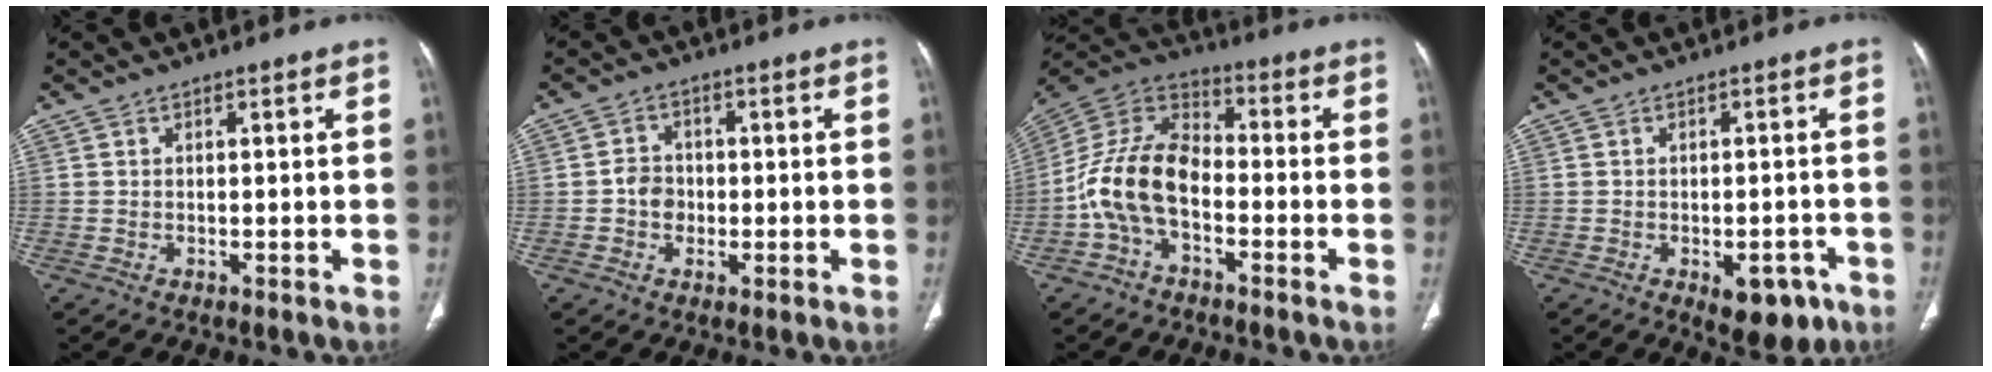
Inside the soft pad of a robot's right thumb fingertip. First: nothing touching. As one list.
[{"total": 4.0, "force": [-0.5, 3.5, 2.0], "torque": [-0.013, 0.009, -0.015]}, {"total": 13.5, "force": [-3.6, 8.2, 10.0], "torque": [-0.190, 0.049, -0.078]}, {"total": 7.4, "force": [-3.6, 3.9, 5.2], "torque": [-0.043, 0.013, -0.036]}]